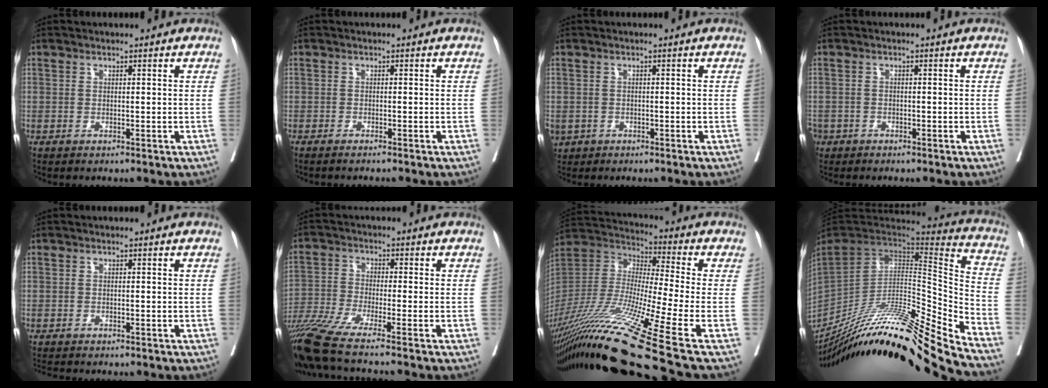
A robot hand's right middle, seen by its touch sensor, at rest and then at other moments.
{"total": 1.3, "force": [0.6, -1.0, 0.6], "torque": [0.000, -0.006, 0.021]}
{"total": 3.2, "force": [-1.7, 2.5, 0.9], "torque": [-0.024, -0.002, -0.024]}
{"total": 3.5, "force": [-2.3, 2.6, 0.6], "torque": [-0.018, 0.001, -0.043]}
{"total": 2.3, "force": [-2.1, 0.4, 0.7], "torque": [-0.014, -0.006, -0.033]}
{"total": 10.7, "force": [-8.0, -2.4, 6.7], "torque": [-0.119, -0.036, -0.140]}
{"total": 23.7, "force": [-14.8, -2.5, 18.4], "torque": [-0.358, -0.062, -0.281]}
{"total": 29.9, "force": [-23.1, -1.3, 18.9], "torque": [-0.249, -0.057, -0.375]}